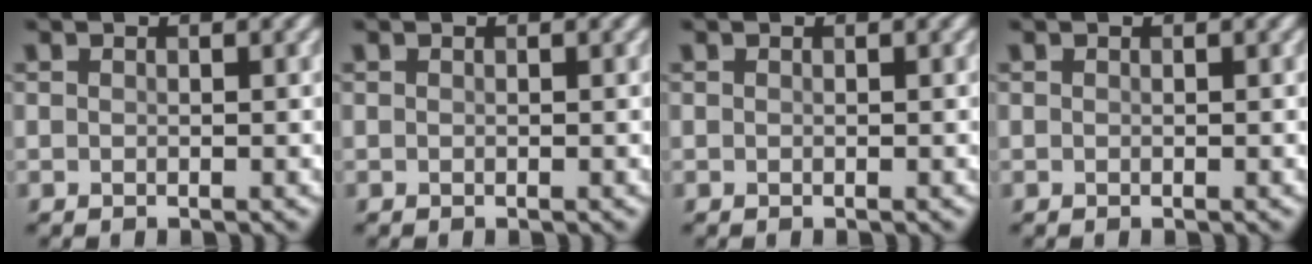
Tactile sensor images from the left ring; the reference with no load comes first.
{"total": 0.0}
{"total": 0.0}
{"total": 0.0}